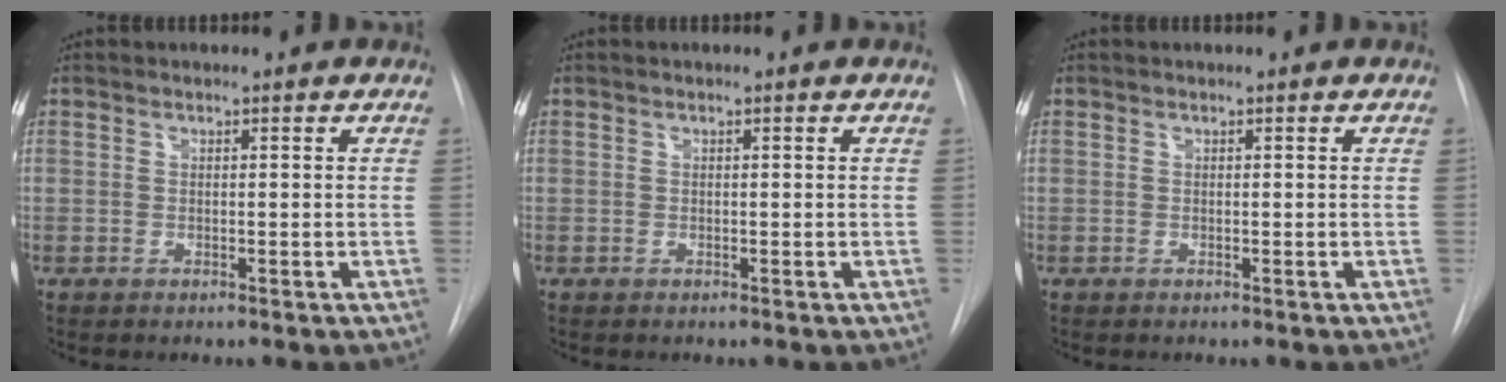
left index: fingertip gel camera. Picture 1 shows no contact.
{"total": 0.0}
{"total": 0.0}